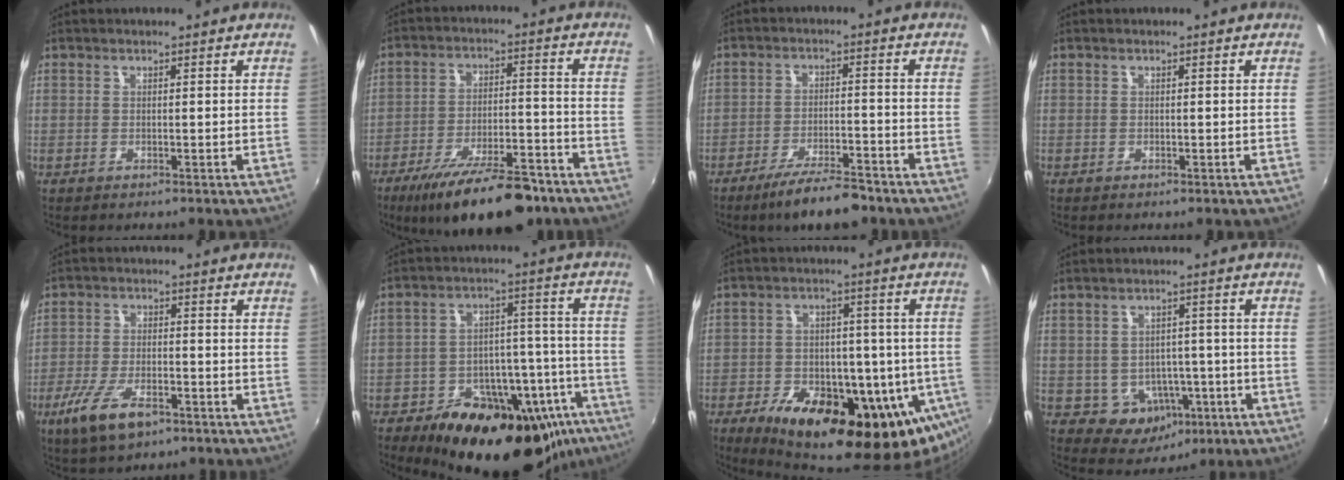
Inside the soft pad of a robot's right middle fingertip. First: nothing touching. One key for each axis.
{"total": 18.7, "fx": -13.9, "fy": 5.8, "fz": 10.9, "tx": -0.196, "ty": -0.022, "tz": -0.205}
{"total": 9.3, "fx": -7.5, "fy": 1.9, "fz": 5.2, "tx": -0.106, "ty": -0.010, "tz": -0.122}
{"total": 0.0}
{"total": 9.7, "fx": -5.7, "fy": 3.9, "fz": 6.9, "tx": -0.161, "ty": -0.022, "tz": -0.102}
{"total": 28.2, "fx": -18.8, "fy": 13.7, "fz": 15.9, "tx": -0.244, "ty": 0.018, "tz": -0.246}
{"total": 24.8, "fx": -11.5, "fy": 12.5, "fz": 18.1, "tx": -0.317, "ty": -0.036, "tz": -0.151}
{"total": 8.4, "fx": -2.9, "fy": 7.2, "fz": 3.2, "tx": -0.075, "ty": 0.011, "tz": -0.016}